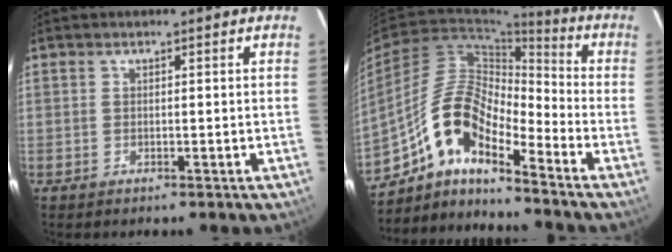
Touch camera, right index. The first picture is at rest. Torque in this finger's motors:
{"motor_torque": [1.09, -1.04, 0.73, 0.20]}